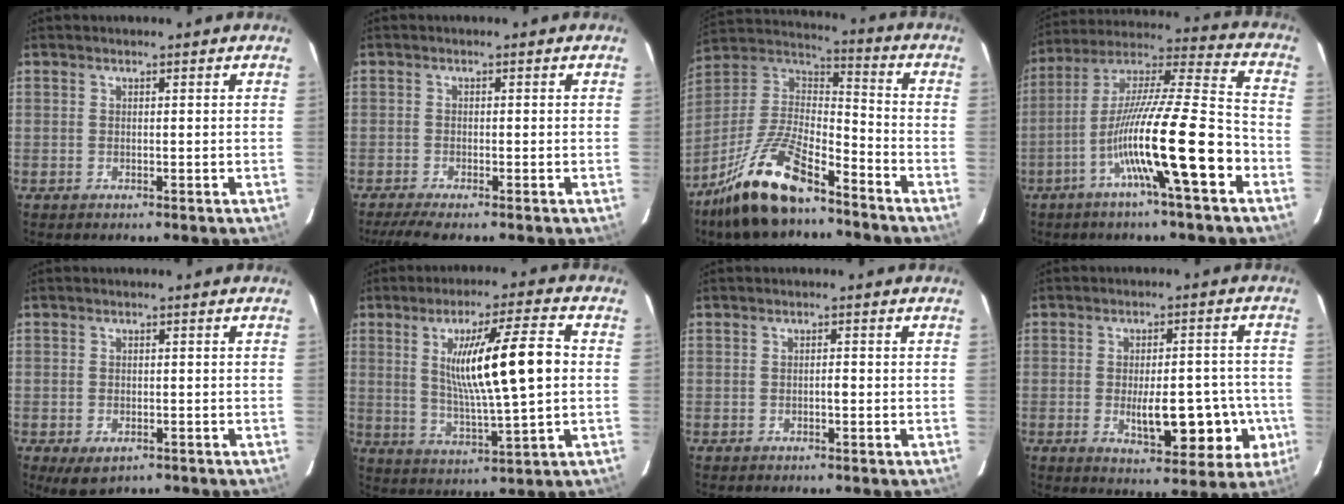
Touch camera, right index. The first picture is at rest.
{"total": 4.1, "force": [-3.3, 0.3, 2.4], "torque": [-0.044, -0.010, -0.057]}
{"total": 16.9, "force": [-12.0, 4.6, 11.0], "torque": [-0.230, 0.003, -0.223]}
{"total": 18.0, "force": [-7.1, 0.3, 16.6], "torque": [-0.294, -0.002, -0.127]}
{"total": 4.0, "force": [-2.3, 2.3, 2.3], "torque": [-0.044, -0.008, -0.026]}
{"total": 13.9, "force": [1.9, 0.5, 13.8], "torque": [-0.235, 0.001, 0.036]}
{"total": 0.7, "force": [-0.3, 0.1, 0.7], "torque": [-0.011, 0.001, -0.005]}
{"total": 12.3, "force": [-3.1, 4.8, 10.9], "torque": [-0.135, 0.016, -0.029]}